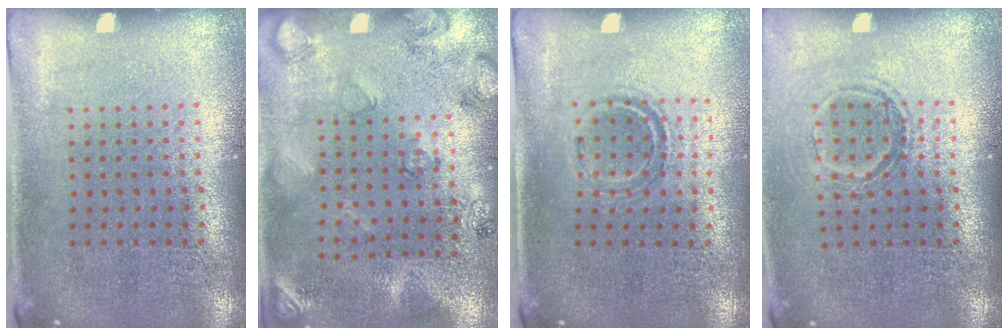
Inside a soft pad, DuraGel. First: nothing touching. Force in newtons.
{"total": 2.5, "press": 1.8, "slide": 1.8}
{"total": 1.0, "press": 1.0, "slide": 0.3}
{"total": 1.3, "press": 1.1, "slide": 0.7}